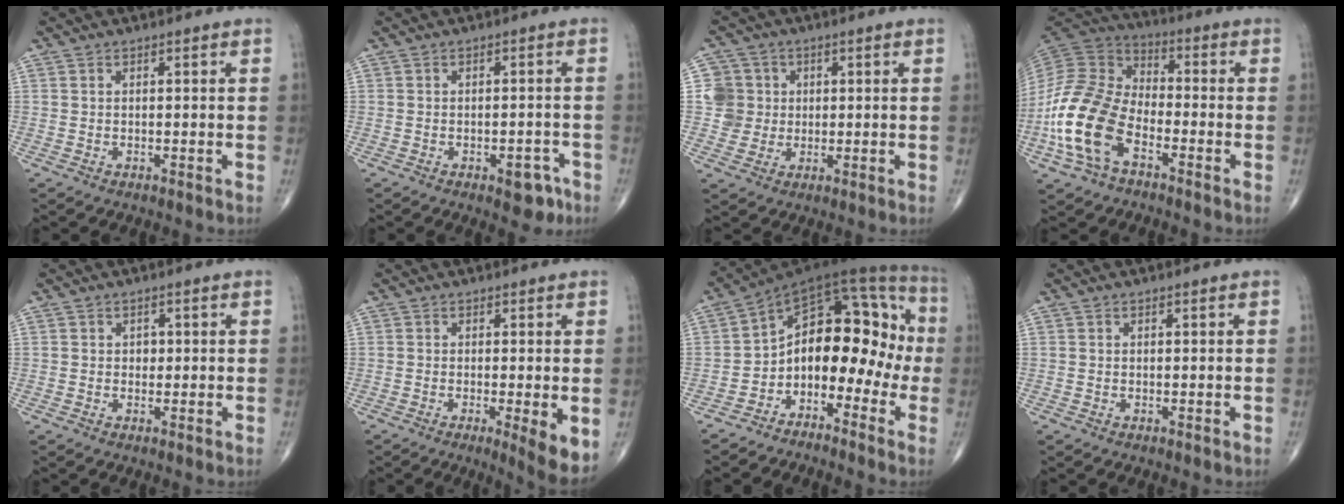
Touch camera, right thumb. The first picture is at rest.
{"total": 4.4, "force": [-2.4, 2.2, 2.9], "torque": [-0.015, 0.016, -0.026]}
{"total": 6.2, "force": [0.7, 6.1, 0.5], "torque": [0.024, 0.007, 0.009]}
{"total": 16.7, "force": [-6.4, 9.7, 12.0], "torque": [-0.244, 0.042, -0.134]}
{"total": 1.3, "force": [0.2, 1.1, 0.6], "torque": [0.000, 0.002, 0.001]}
{"total": 5.8, "force": [-1.3, 1.0, 5.5], "torque": [-0.086, -0.018, -0.023]}
{"total": 15.6, "force": [-3.6, 9.9, 11.5], "torque": [-0.109, 0.108, -0.070]}
{"total": 0.0}